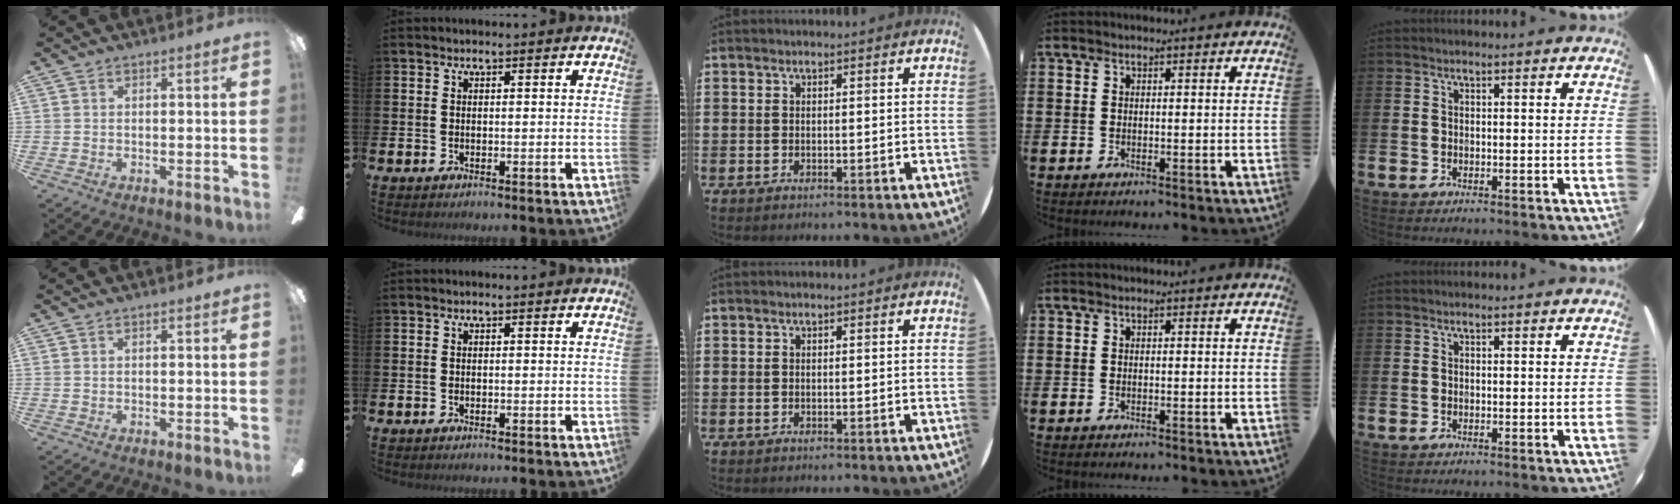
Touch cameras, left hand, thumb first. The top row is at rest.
{}